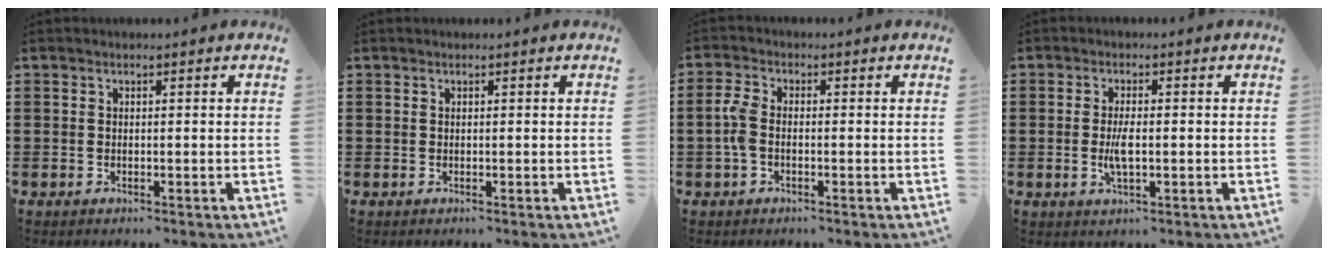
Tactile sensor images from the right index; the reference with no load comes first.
{"total": 0.0}
{"total": 3.3, "force": [-0.7, 1.7, 2.7], "torque": [-0.078, -0.006, -0.021]}
{"total": 3.8, "force": [-0.5, 1.1, 3.6], "torque": [-0.079, -0.006, -0.013]}